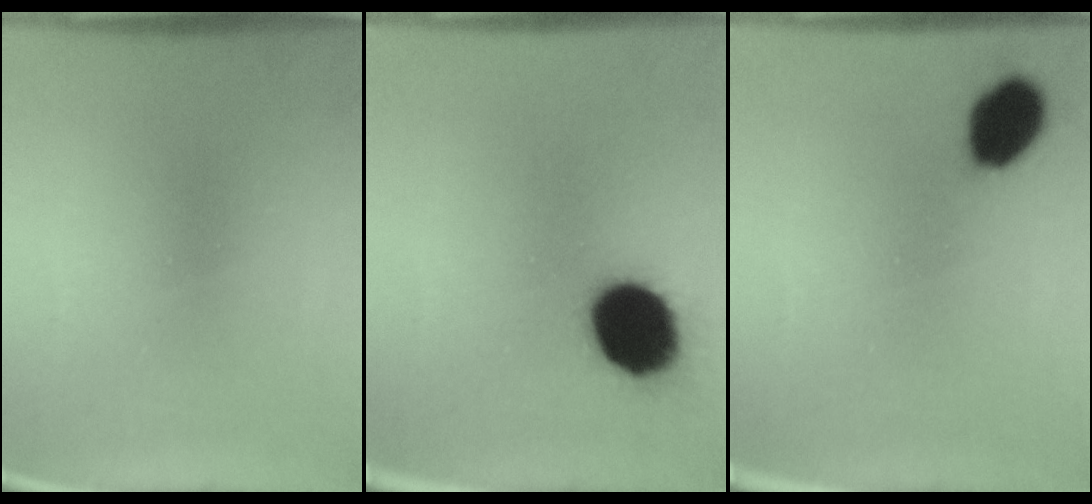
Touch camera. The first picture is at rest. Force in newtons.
{"total": 16.6}
{"total": 8.7}